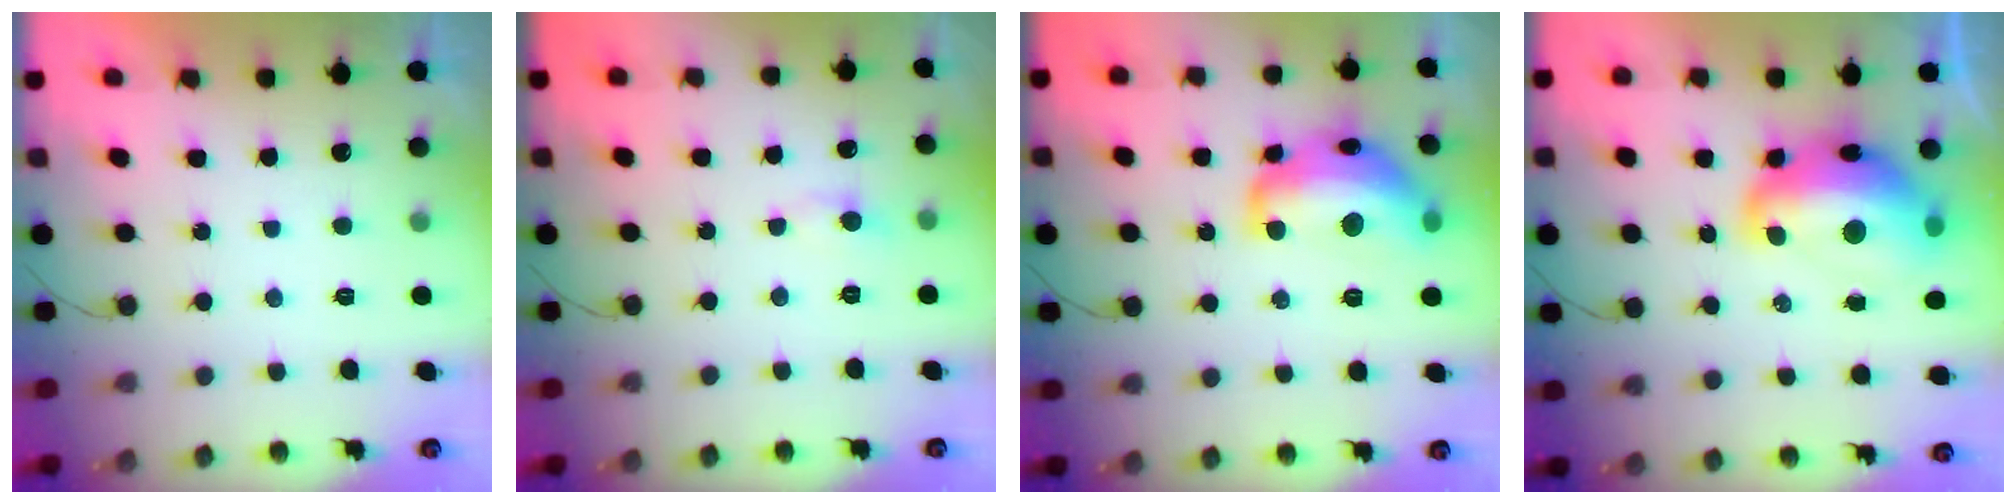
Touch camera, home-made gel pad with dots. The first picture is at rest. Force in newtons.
{"total": 4.6, "press": 4.6, "slide": 0.6}
{"total": 17.2, "press": 17.2, "slide": 1.1}
{"total": 18.6, "press": 18.6, "slide": 1.6}